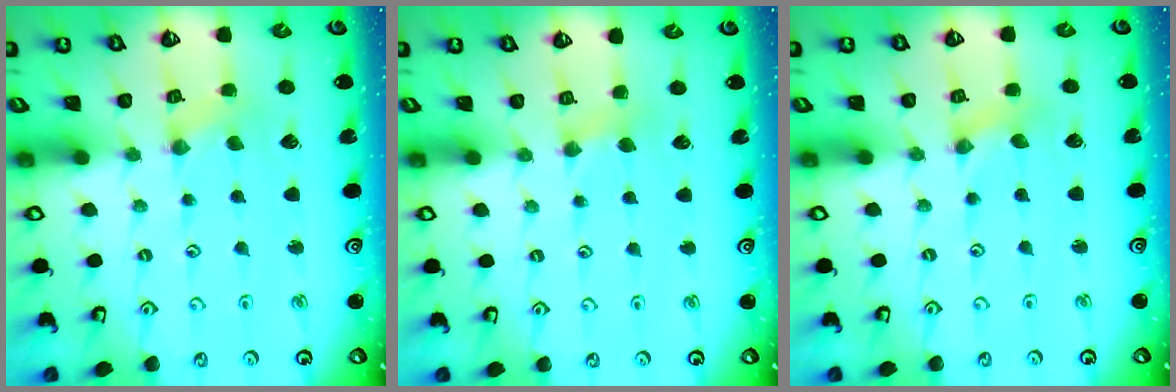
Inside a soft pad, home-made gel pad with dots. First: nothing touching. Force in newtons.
{"total": 1.9, "press": 1.9, "slide": 0.4}
{"total": 0.0}